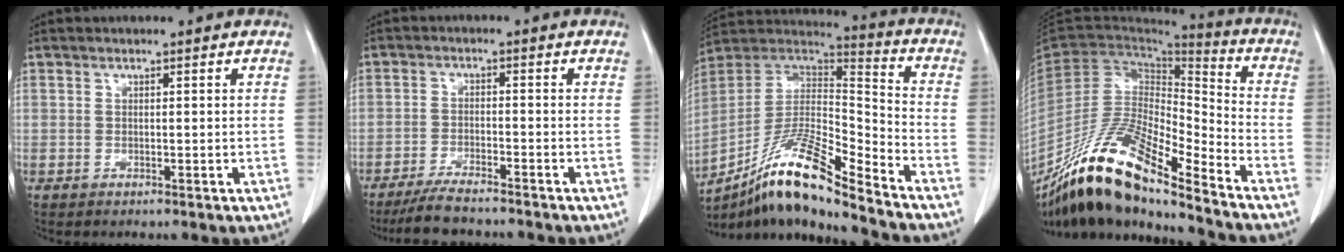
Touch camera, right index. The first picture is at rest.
{"total": 6.8, "force": [-6.0, 0.7, 3.1], "torque": [-0.054, -0.018, -0.102]}
{"total": 16.3, "force": [-11.8, 1.2, 11.2], "torque": [-0.205, 0.010, -0.210]}
{"total": 19.0, "force": [-14.9, 2.9, 11.4], "torque": [-0.222, -0.003, -0.276]}